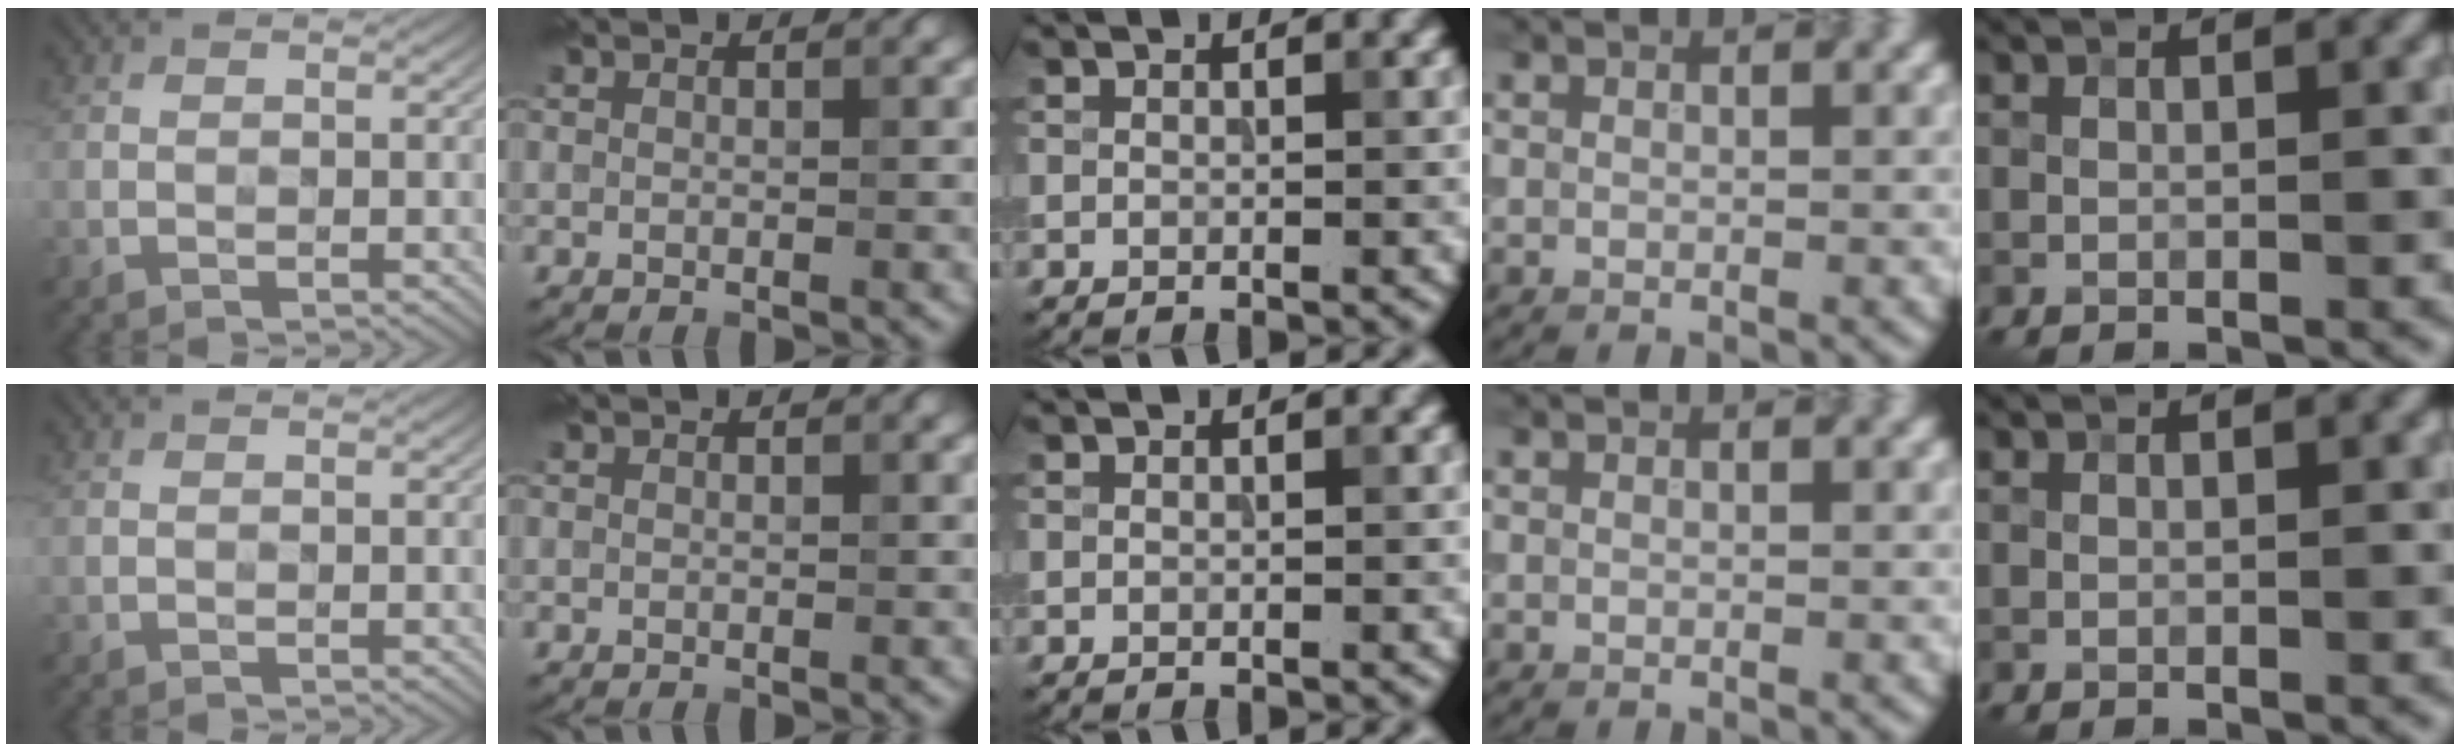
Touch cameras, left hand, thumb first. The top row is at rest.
{}